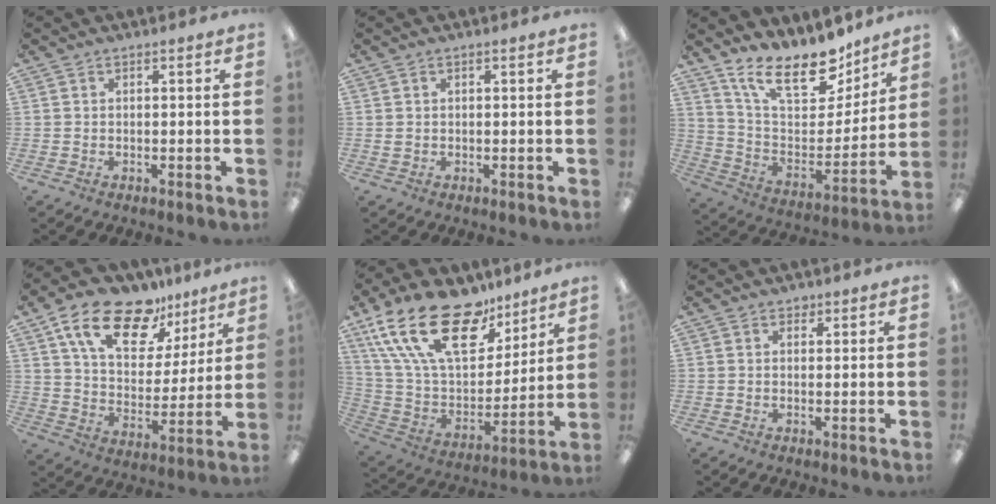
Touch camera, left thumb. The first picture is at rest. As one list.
[{"total": 0.7, "force": [0.3, 0.5, 0.4], "torque": [-0.009, 0.004, 0.004]}, {"total": 19.4, "force": [14.7, 7.9, 10.0], "torque": [-0.188, -0.095, 0.263]}, {"total": 18.5, "force": [12.2, 9.7, 10.1], "torque": [-0.178, -0.060, 0.217]}, {"total": 24.9, "force": [14.9, 12.8, 15.4], "torque": [-0.306, -0.082, 0.268]}, {"total": 1.4, "force": [1.0, 0.8, 0.4], "torque": [0.001, -0.001, 0.017]}]